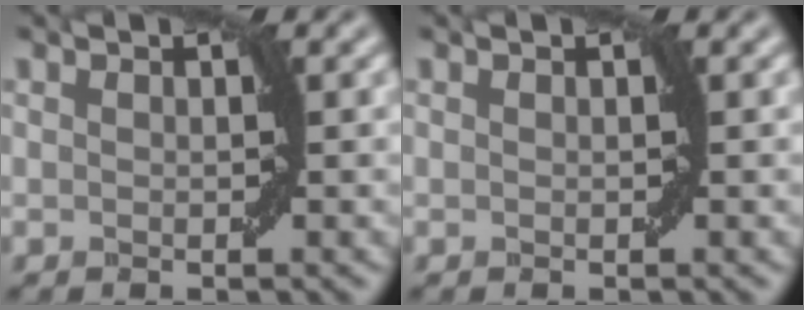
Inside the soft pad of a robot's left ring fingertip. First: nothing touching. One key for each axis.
{"total": 0.0}